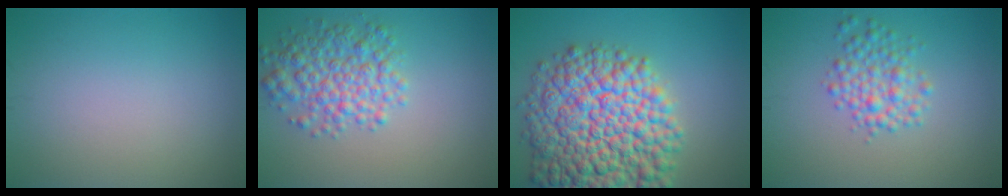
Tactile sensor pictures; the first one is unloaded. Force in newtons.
{"total": 5.0, "press": 5.0, "slide": 0.1}
{"total": 14.7, "press": 14.7, "slide": 0.6}
{"total": 3.2, "press": 3.2, "slide": 0.1}